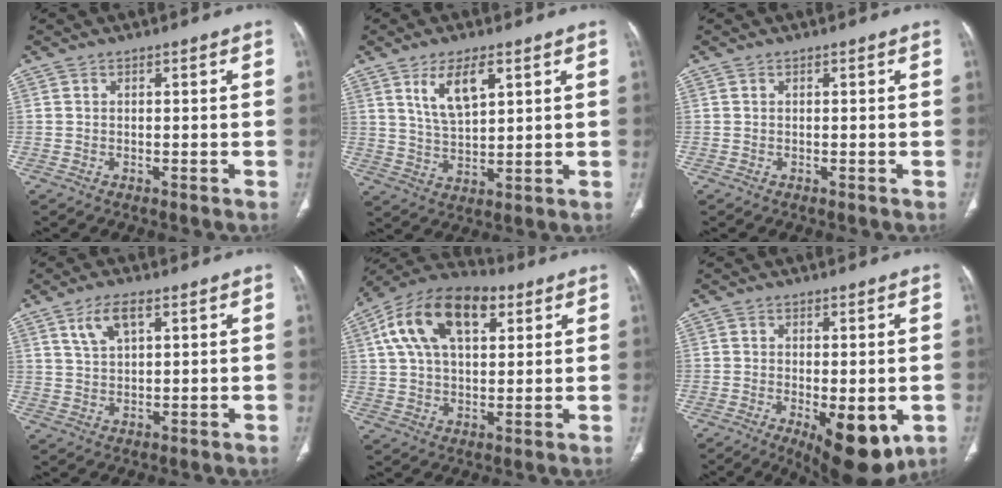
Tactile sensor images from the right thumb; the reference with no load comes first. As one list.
[{"total": 8.3, "force": [4.1, 3.3, 6.4], "torque": [-0.112, -0.022, 0.085]}, {"total": 0.0}, {"total": 5.6, "force": [2.9, 2.4, 4.1], "torque": [-0.077, -0.005, 0.061]}, {"total": 18.4, "force": [7.2, 10.1, 13.6], "torque": [-0.227, 0.013, 0.119]}, {"total": 11.7, "force": [-4.0, 4.8, 9.9], "torque": [-0.129, -0.014, -0.047]}]